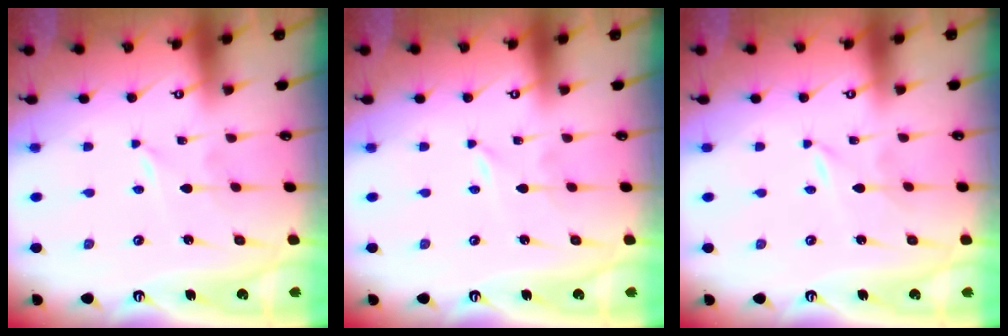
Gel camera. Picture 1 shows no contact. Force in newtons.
{"total": 0.0}
{"total": 0.0}